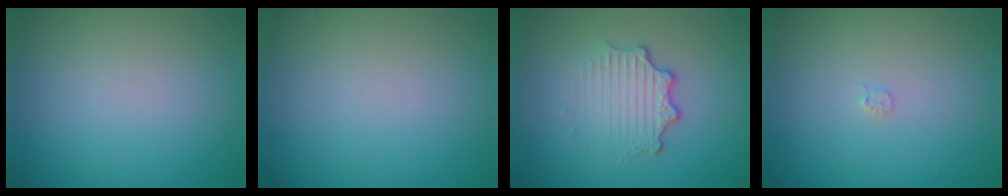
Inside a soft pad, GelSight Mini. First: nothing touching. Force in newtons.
{"total": 0.0}
{"total": 3.3, "press": 2.5, "slide": 2.2}
{"total": 0.5, "press": 0.5, "slide": 0.1}